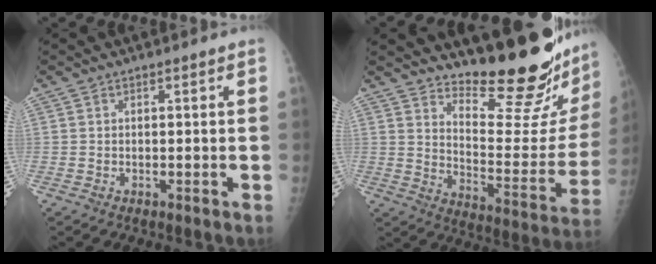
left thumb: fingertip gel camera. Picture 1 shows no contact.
{"total": 20.6, "force": [18.6, 2.4, 8.5], "torque": [-0.087, -0.188, 0.258]}